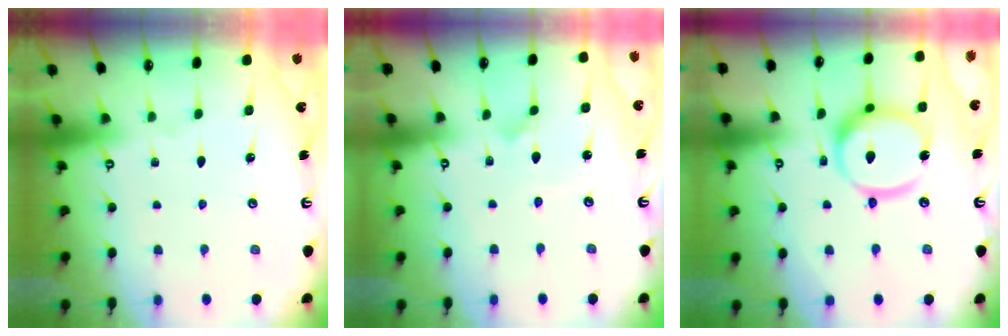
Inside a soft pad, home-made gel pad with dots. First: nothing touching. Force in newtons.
{"total": 2.8, "press": 2.7, "slide": 0.3}
{"total": 13.9, "press": 13.8, "slide": 1.5}